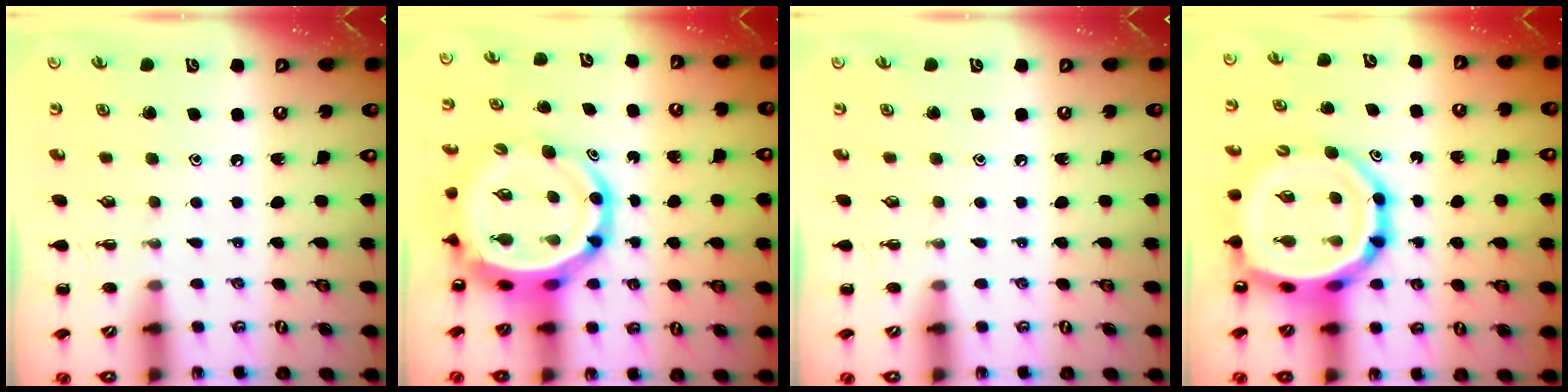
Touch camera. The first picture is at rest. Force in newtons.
{"total": 10.7, "press": 10.2, "slide": 3.1}
{"total": 0.0}
{"total": 17.0, "press": 16.4, "slide": 4.5}